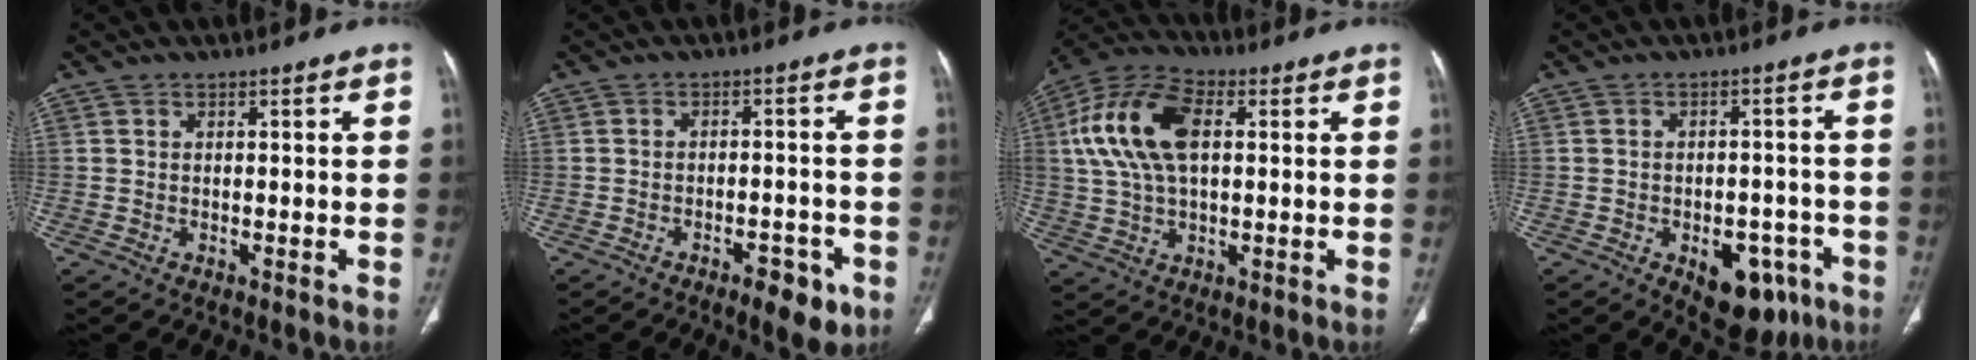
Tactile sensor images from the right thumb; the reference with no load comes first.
{"total": 6.3, "force": [-3.5, 2.7, 4.4], "torque": [-0.047, 0.016, -0.045]}
{"total": 15.8, "force": [3.1, 8.7, 12.8], "torque": [-0.266, 0.021, 0.056]}
{"total": 11.0, "force": [-5.3, 6.4, 7.1], "torque": [-0.057, 0.027, -0.060]}